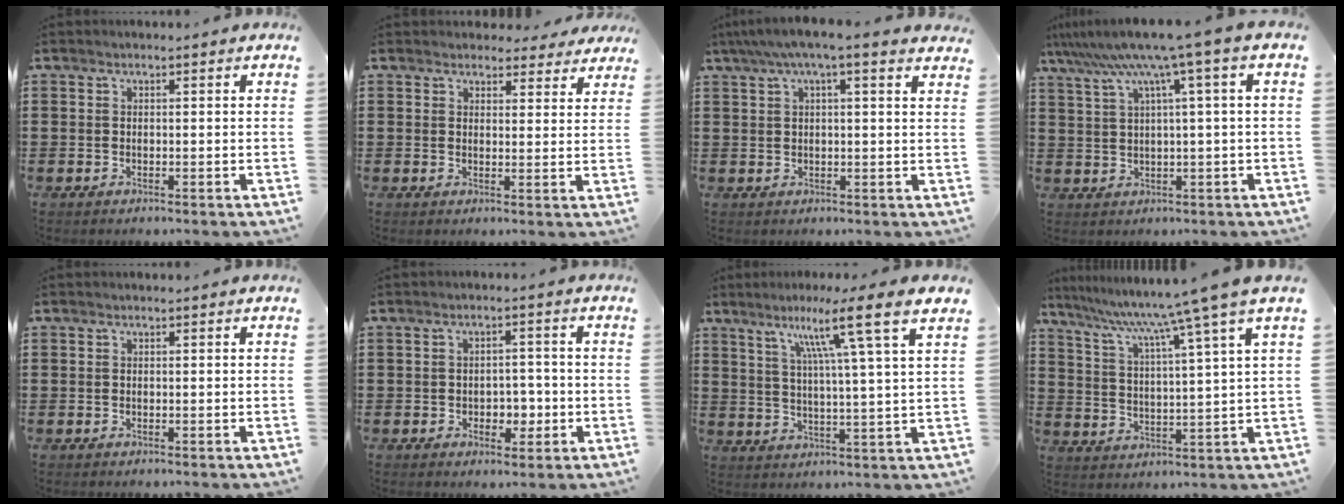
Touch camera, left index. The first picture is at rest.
{"total": 3.5, "force": [3.3, 1.2, 0.3], "torque": [-0.008, -0.009, 0.061]}
{"total": 4.1, "force": [2.8, 0.3, 3.0], "torque": [-0.067, -0.001, 0.047]}
{"total": 7.6, "force": [3.1, -0.5, 6.9], "torque": [-0.139, -0.018, 0.049]}
{"total": 0.0}
{"total": 3.6, "force": [-1.1, 2.7, 2.1], "torque": [-0.039, 0.003, -0.026]}
{"total": 10.0, "force": [5.9, -1.3, 7.9], "torque": [-0.148, -0.023, 0.083]}
{"total": 8.7, "force": [6.9, -1.9, 4.9], "torque": [-0.123, -0.044, 0.104]}